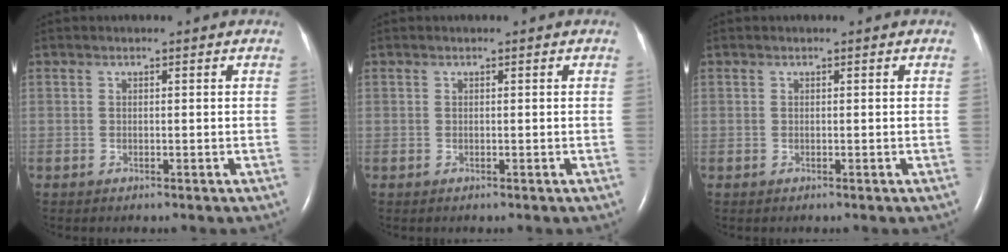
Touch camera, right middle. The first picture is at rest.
{"total": 0.0}
{"total": 0.0}